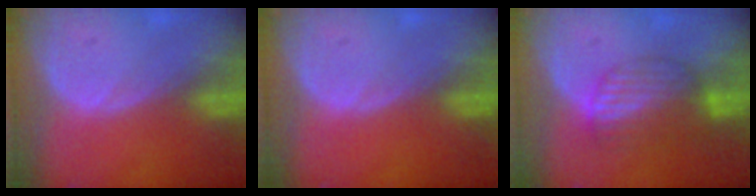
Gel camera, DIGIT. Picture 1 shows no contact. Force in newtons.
{"total": 0.0}
{"total": 6.6, "press": 6.3, "slide": 2.0}